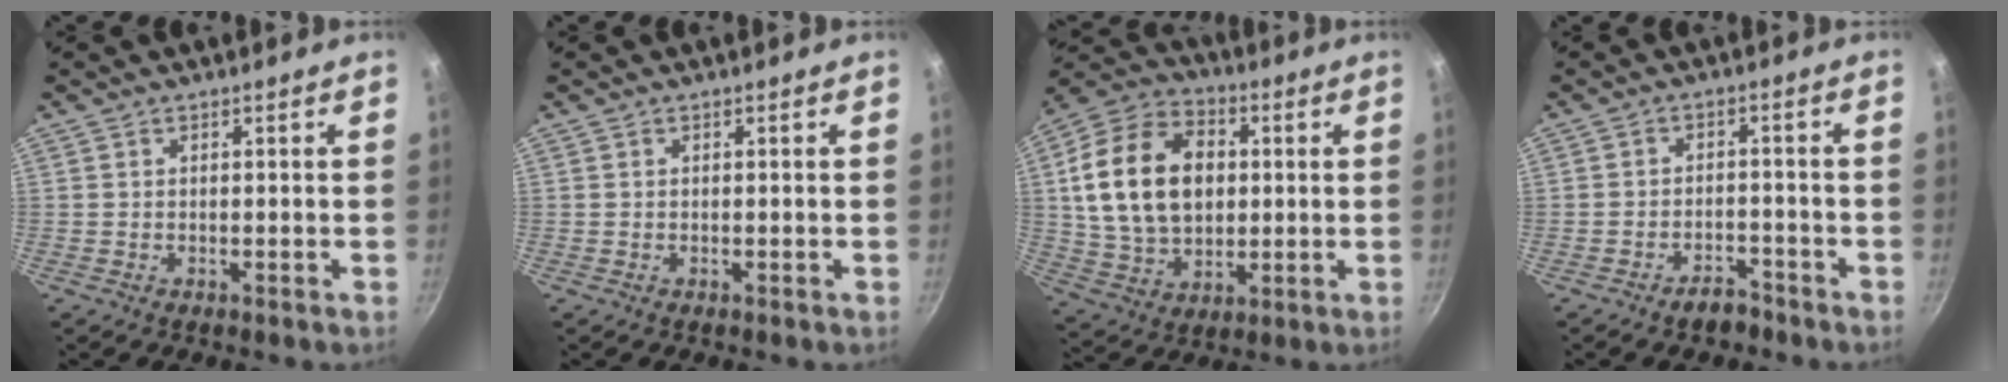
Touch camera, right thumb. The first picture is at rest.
{"total": 0.0}
{"total": 20.9, "force": [2.7, 14.9, 14.4], "torque": [-0.241, 0.010, 0.047]}
{"total": 3.9, "force": [-3.1, 1.9, 1.4], "torque": [-0.009, 0.034, -0.041]}